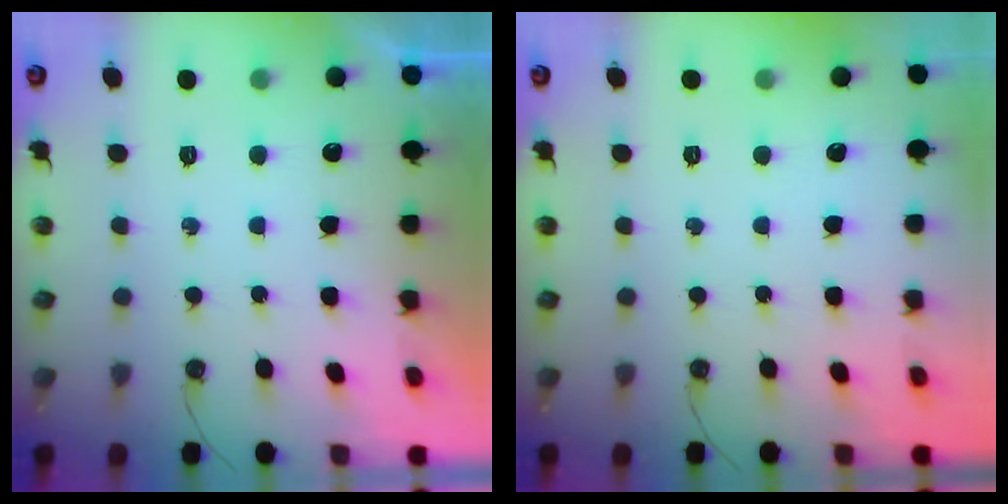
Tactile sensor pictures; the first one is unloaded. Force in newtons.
{"total": 0.0}